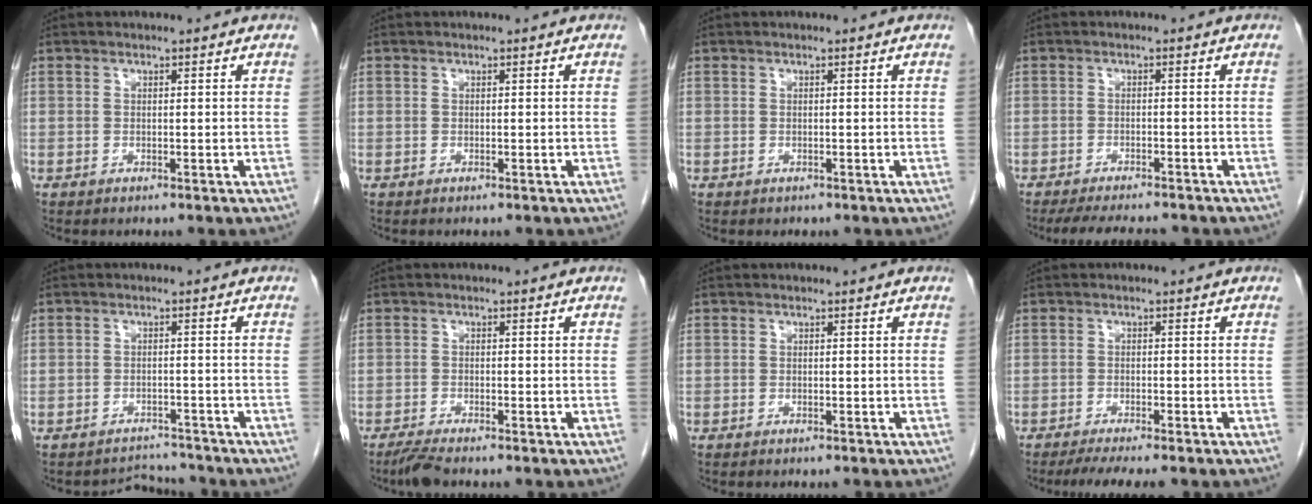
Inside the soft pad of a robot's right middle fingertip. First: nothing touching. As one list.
[{"total": 0.0}, {"total": 0.0}, {"total": 8.6, "force": [-7.6, 1.6, 3.6], "torque": [-0.051, -0.011, -0.109]}, {"total": 3.2, "force": [-2.8, 0.5, -1.4], "torque": [0.022, 0.009, -0.041]}, {"total": 2.6, "force": [-2.2, 0.1, 1.2], "torque": [-0.032, -0.009, -0.044]}, {"total": 1.1, "force": [-1.0, 0.1, 0.5], "torque": [-0.006, 0.000, -0.013]}, {"total": 5.8, "force": [-4.8, 0.3, 3.2], "torque": [-0.040, -0.011, -0.074]}]